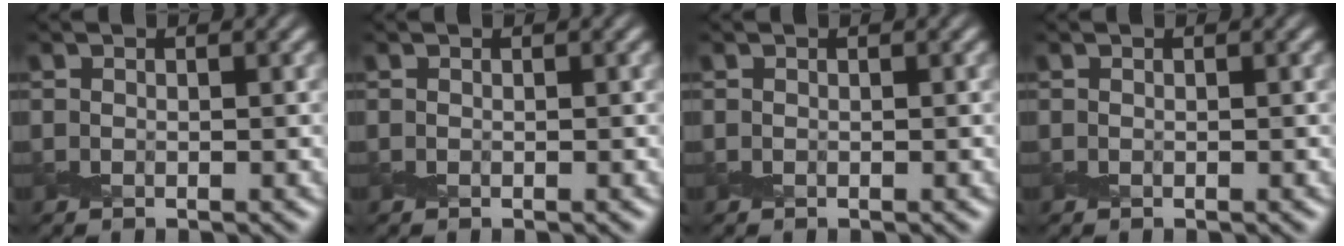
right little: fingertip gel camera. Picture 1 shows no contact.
{"total": 0.0}
{"total": 0.0}
{"total": 0.0}